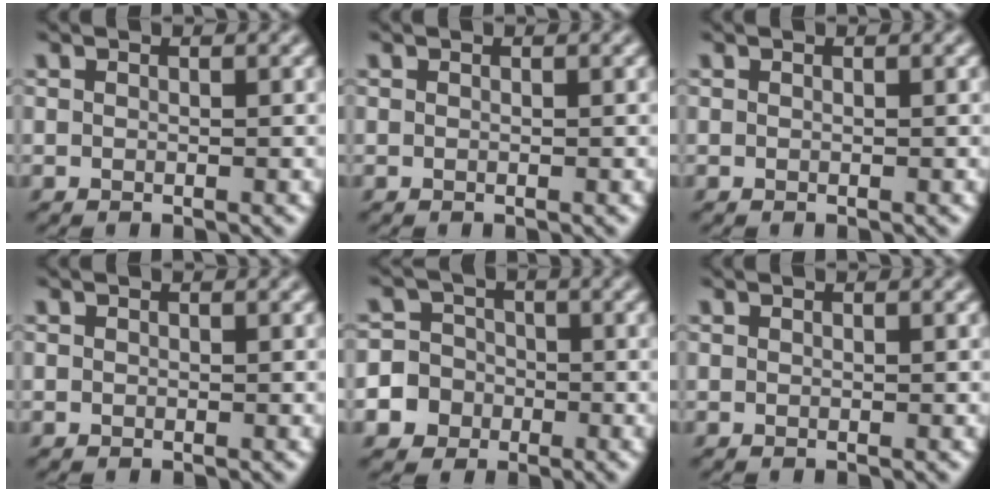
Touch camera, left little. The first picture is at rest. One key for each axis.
{"total": 0.0}
{"total": 0.0}
{"total": 0.0}
{"total": 7.9, "fx": -3.2, "fy": 7.2, "fz": 1.1, "tx": -0.029, "ty": -0.003, "tz": -0.077}
{"total": 0.0}